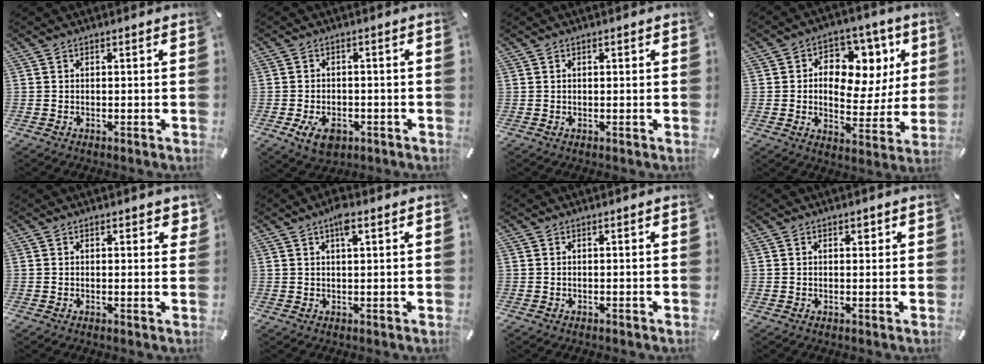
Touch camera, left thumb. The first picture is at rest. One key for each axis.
{"total": 5.9, "fx": -2.5, "fy": 3.9, "fz": 3.6, "tx": -0.065, "ty": 0.008, "tz": -0.048}
{"total": 0.5, "fx": 0.1, "fy": 0.4, "fz": 0.4, "tx": -0.007, "ty": 0.002, "tz": 0.001}
{"total": 11.2, "fx": 3.5, "fy": 8.8, "fz": 6.0, "tx": -0.071, "ty": -0.037, "tz": 0.062}
{"total": 1.7, "fx": 1.0, "fy": 1.0, "fz": 0.9, "tx": -0.004, "ty": -0.001, "tz": 0.014}
{"total": 3.9, "fx": 2.0, "fy": 1.2, "fz": 3.1, "tx": -0.059, "ty": 0.003, "tz": 0.031}
{"total": 0.0}
{"total": 1.5, "fx": 0.7, "fy": 1.0, "fz": 0.9, "tx": -0.010, "ty": 0.002, "tz": 0.009}